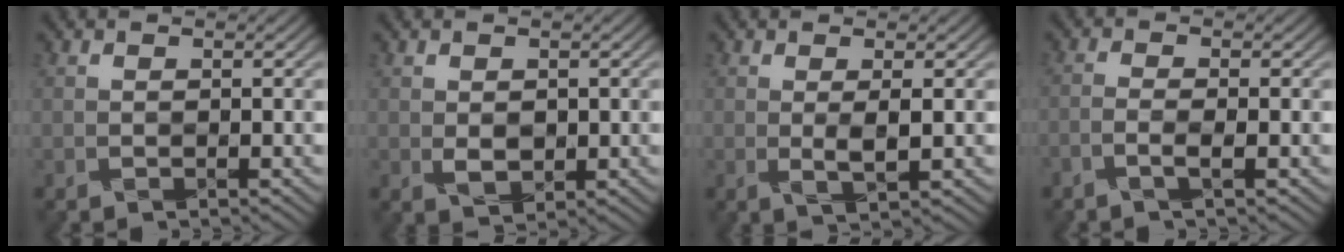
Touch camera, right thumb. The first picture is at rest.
{"total": 2.0, "force": [0.4, 1.4, 1.3], "torque": [-0.026, -0.006, 0.016]}
{"total": 2.2, "force": [0.4, 0.4, 2.1], "torque": [-0.044, -0.002, 0.013]}
{"total": 1.9, "force": [-1.2, 0.3, 1.5], "torque": [-0.024, 0.007, -0.034]}